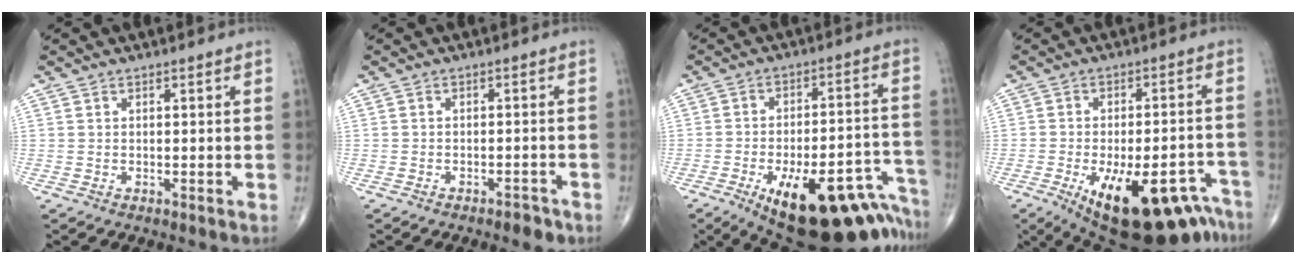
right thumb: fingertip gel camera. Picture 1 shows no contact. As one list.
[{"total": 2.5, "force": [-1.8, 1.1, 1.3], "torque": [-0.016, 0.010, -0.024]}, {"total": 25.6, "force": [-15.4, 9.7, 18.0], "torque": [-0.160, 0.077, -0.206]}, {"total": 21.4, "force": [-12.8, 8.1, 15.1], "torque": [-0.154, 0.052, -0.173]}]